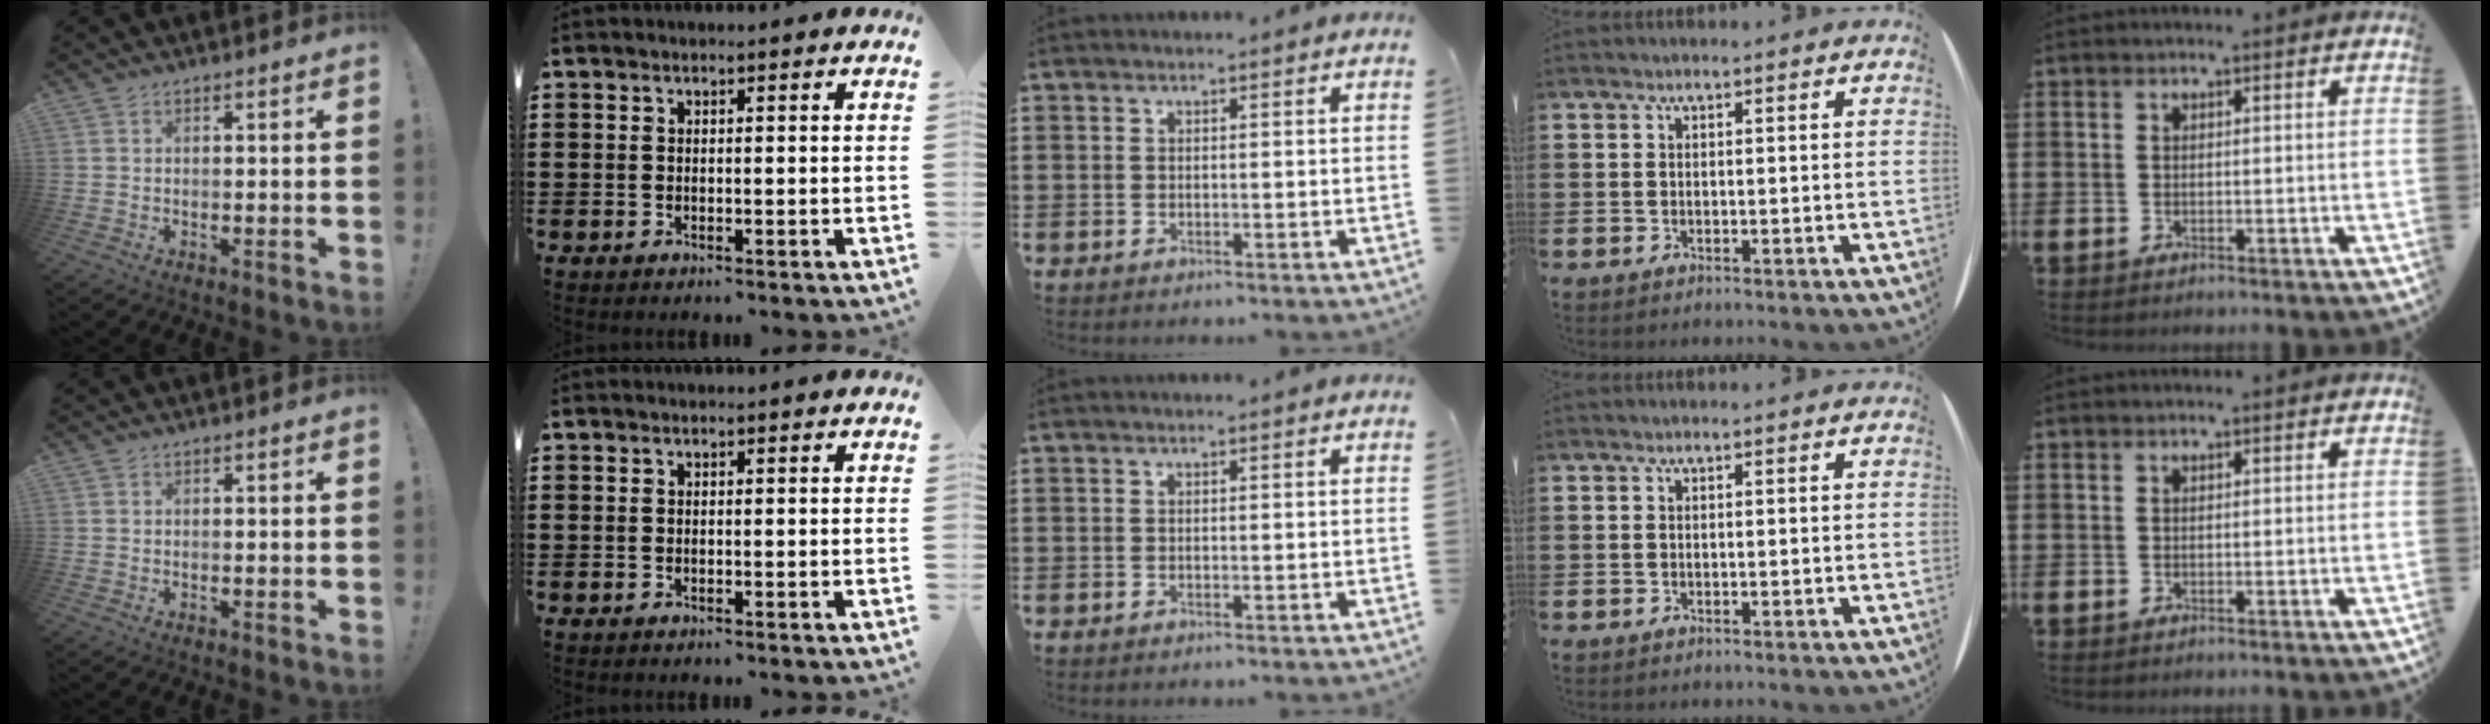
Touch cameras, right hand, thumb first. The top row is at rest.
{}